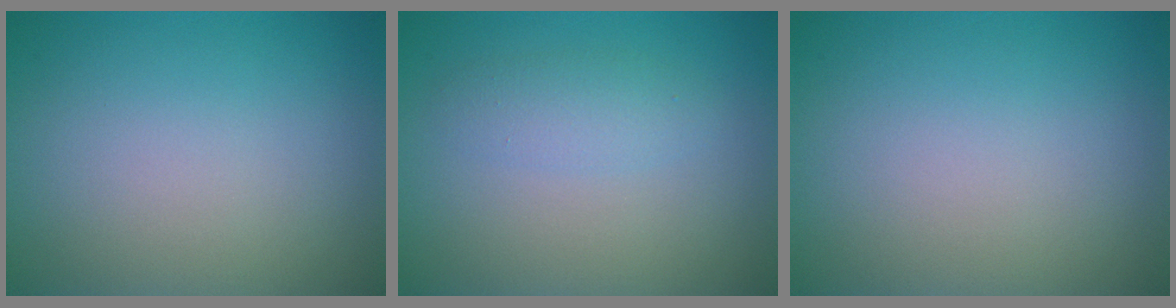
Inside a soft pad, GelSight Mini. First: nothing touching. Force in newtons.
{"total": 1.8, "press": 1.8, "slide": 0.0}
{"total": 0.0}